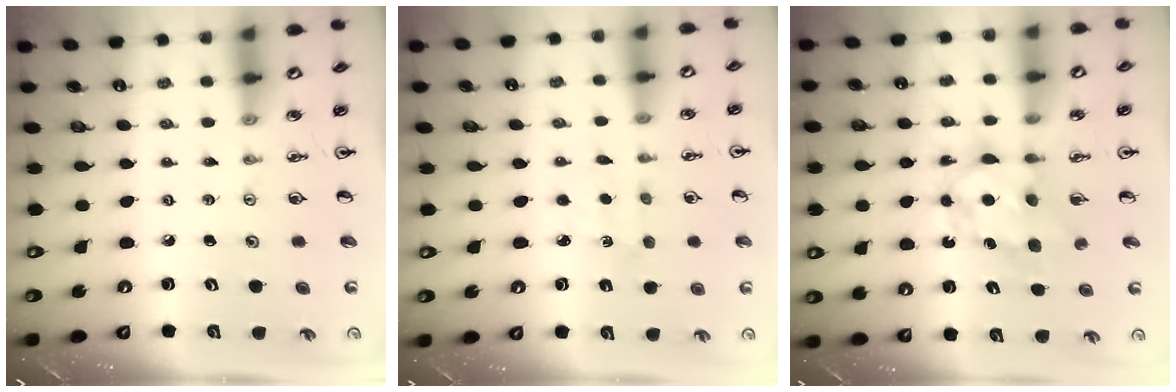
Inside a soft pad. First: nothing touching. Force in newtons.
{"total": 2.7, "press": 2.6, "slide": 0.3}
{"total": 6.5, "press": 6.5, "slide": 0.3}